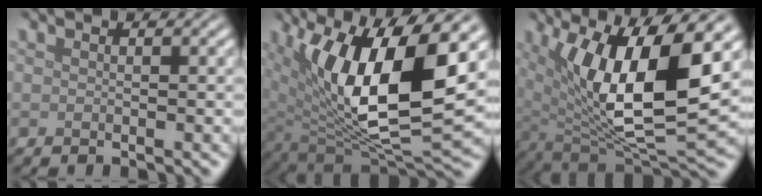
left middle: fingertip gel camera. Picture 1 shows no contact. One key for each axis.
{"total": 13.6, "fx": 3.9, "fy": 5.6, "fz": 11.8, "tx": -0.197, "ty": -0.012, "tz": 0.068}
{"total": 12.5, "fx": 3.7, "fy": 4.4, "fz": 11.1, "tx": -0.189, "ty": -0.009, "tz": 0.066}